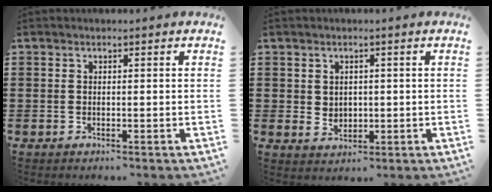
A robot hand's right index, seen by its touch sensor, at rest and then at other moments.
{"total": 2.0, "force": [0.9, 1.7, 0.6], "torque": [-0.012, 0.003, 0.014]}